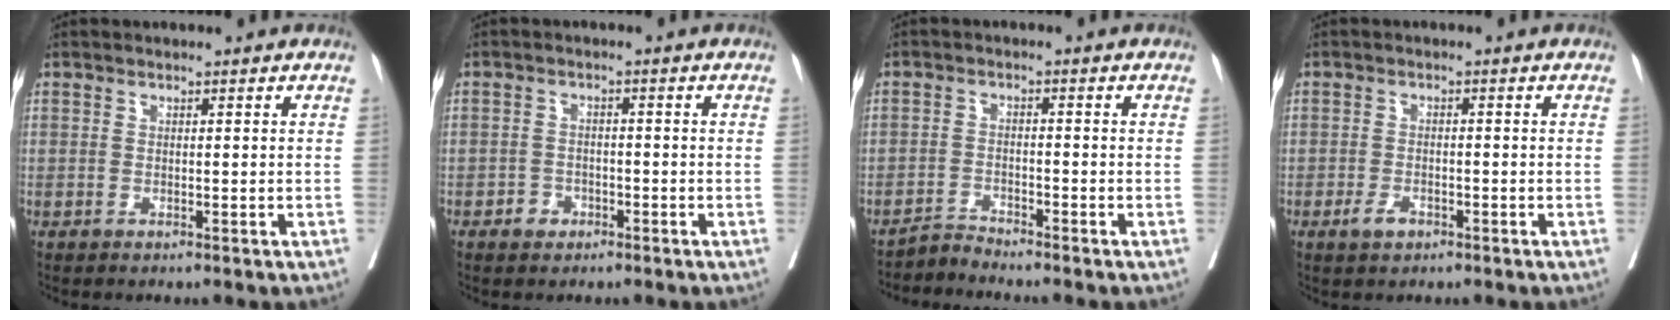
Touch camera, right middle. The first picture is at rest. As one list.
[{"total": 2.1, "force": [-1.3, 1.6, 0.6], "torque": [-0.010, 0.006, -0.019]}, {"total": 2.4, "force": [-2.1, -0.5, -0.9], "torque": [0.024, -0.013, -0.038]}, {"total": 2.2, "force": [-1.4, 1.3, 1.2], "torque": [-0.024, 0.002, -0.019]}]